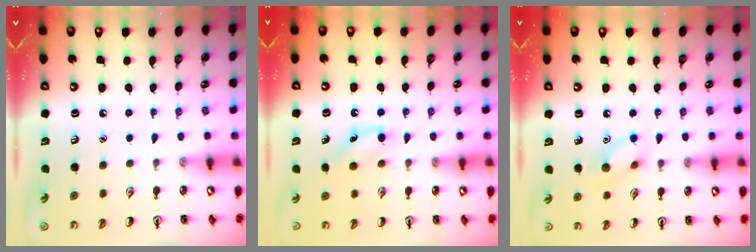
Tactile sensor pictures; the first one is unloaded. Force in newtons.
{"total": 7.4, "press": 7.2, "slide": 1.6}
{"total": 8.1, "press": 8.1, "slide": 0.5}